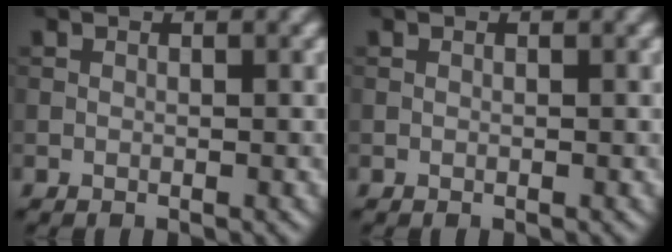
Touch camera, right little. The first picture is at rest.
{"total": 0.0}